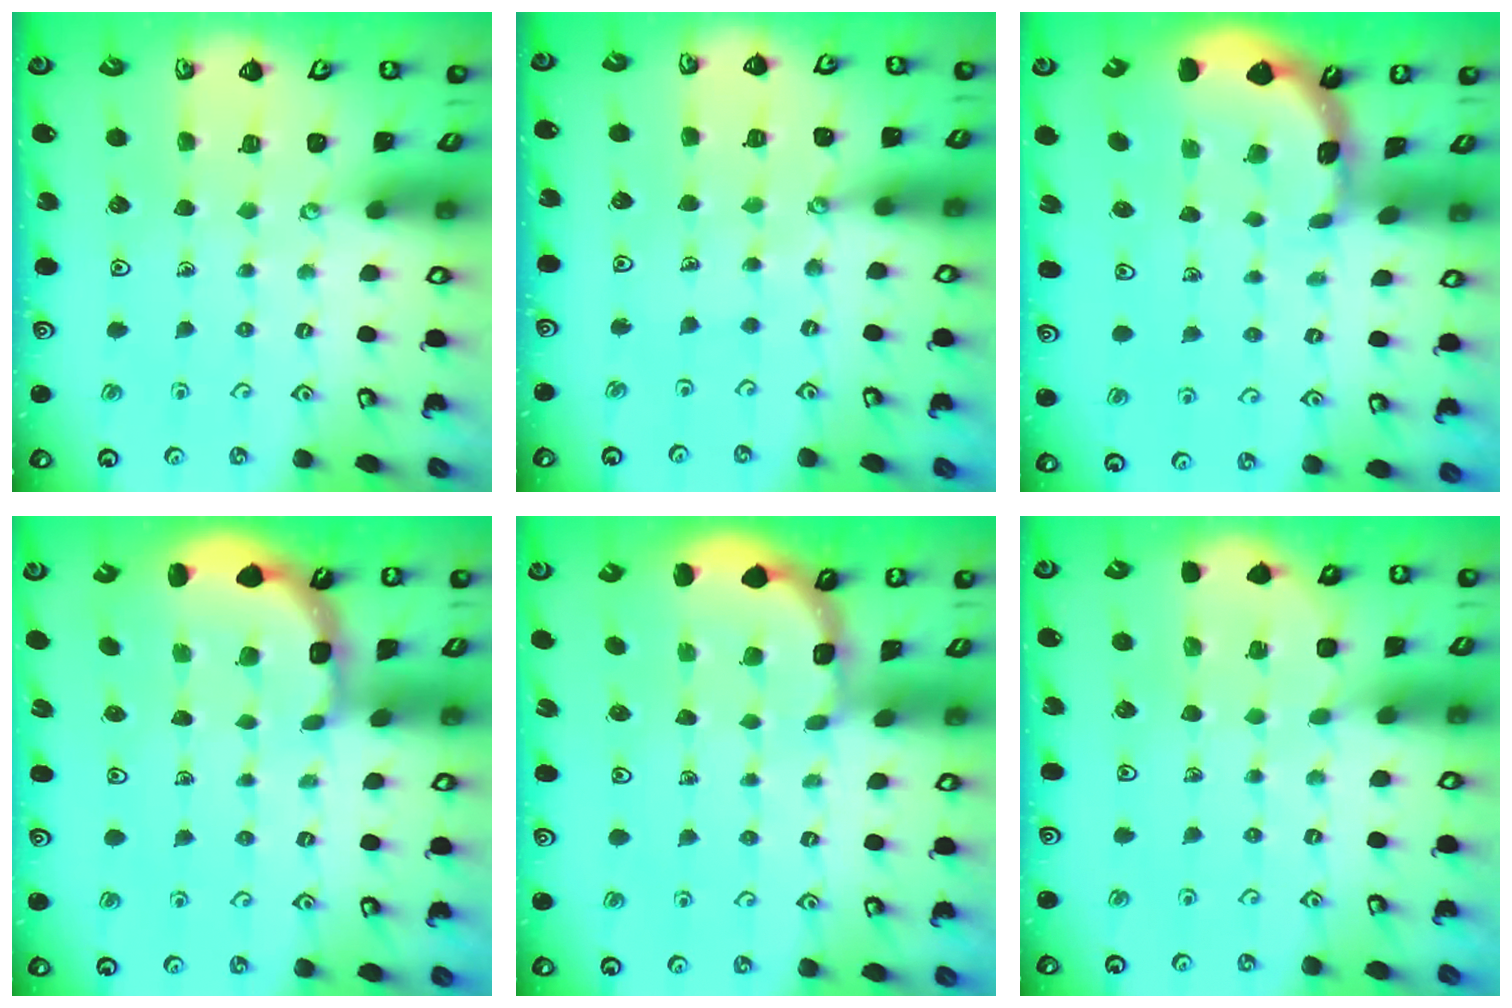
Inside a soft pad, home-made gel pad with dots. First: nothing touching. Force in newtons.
{"total": 0.6, "press": 0.6, "slide": 0.1}
{"total": 1.7, "press": 1.6, "slide": 0.1}
{"total": 2.1, "press": 1.9, "slide": 0.9}
{"total": 1.6, "press": 1.6, "slide": 0.2}
{"total": 3.6, "press": 3.6, "slide": 0.4}